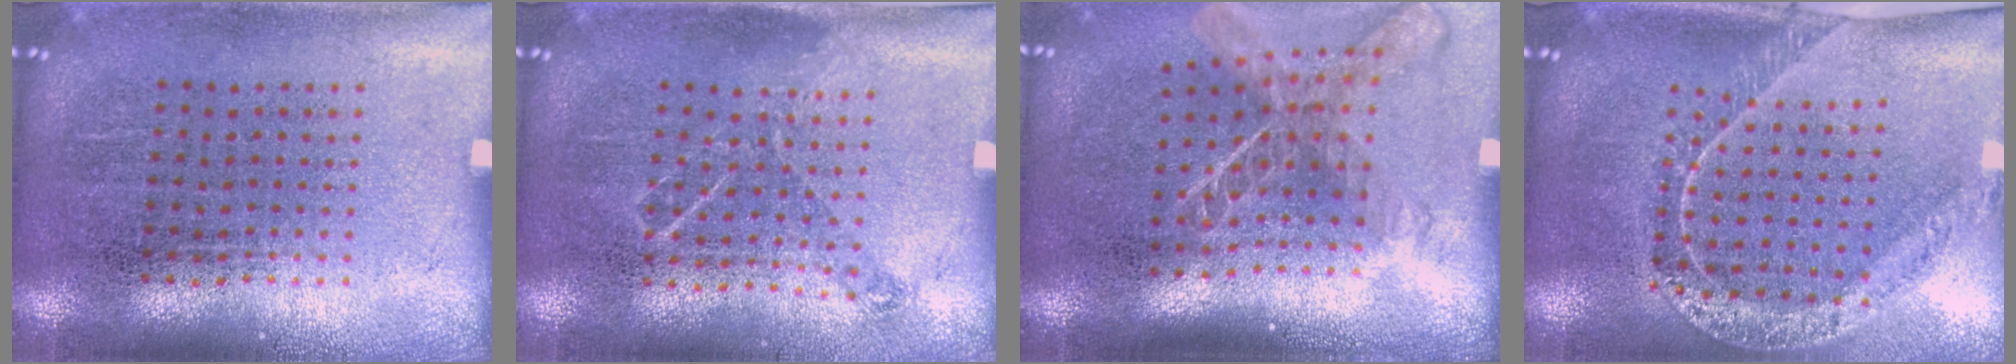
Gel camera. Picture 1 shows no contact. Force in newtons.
{"total": 0.9, "press": 0.8, "slide": 0.3}
{"total": 1.9, "press": 1.4, "slide": 1.3}
{"total": 1.4, "press": 1.4, "slide": 0.0}